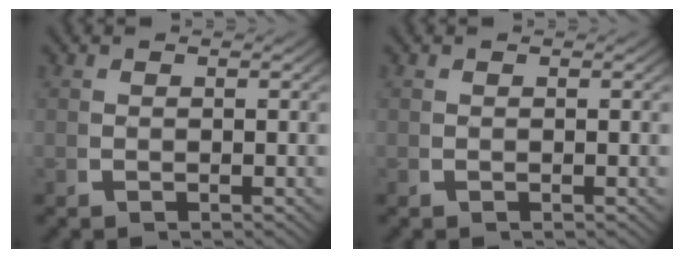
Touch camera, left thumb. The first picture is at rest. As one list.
[{"total": 0.0}]